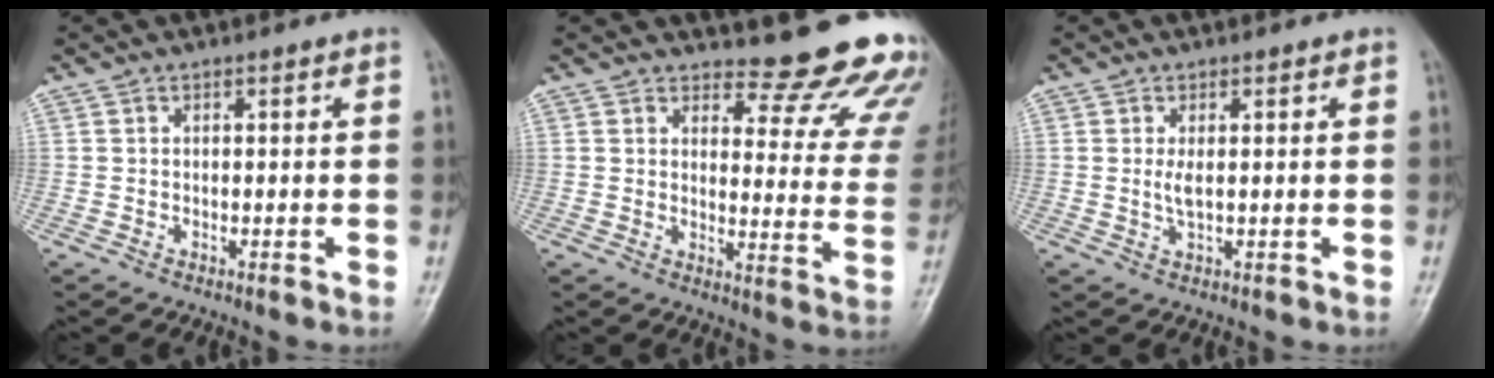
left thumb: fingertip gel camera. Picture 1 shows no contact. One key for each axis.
{"total": 16.8, "fx": 15.8, "fy": 4.0, "fz": 4.1, "tx": 0.004, "ty": -0.165, "tz": 0.164}
{"total": 2.3, "fx": 0.5, "fy": 0.9, "fz": 2.1, "tx": -0.041, "ty": -0.006, "tz": 0.011}